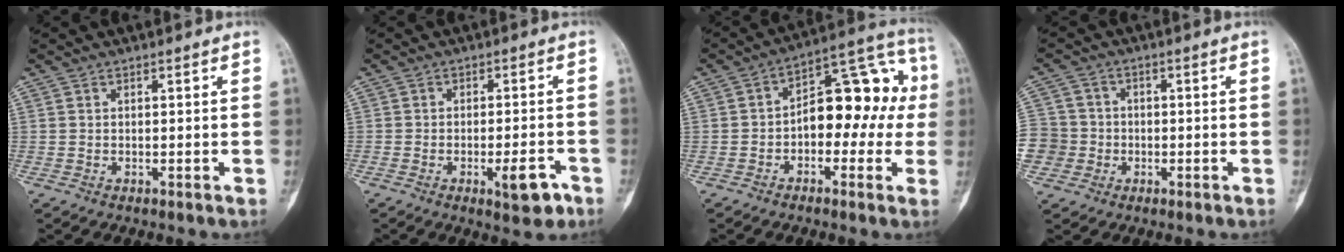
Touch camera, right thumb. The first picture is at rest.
{"total": 6.0, "force": [-3.0, 2.1, 4.8], "torque": [-0.055, 0.011, -0.037]}
{"total": 15.6, "force": [-0.6, 9.1, 12.7], "torque": [-0.128, 0.056, -0.019]}
{"total": 9.4, "force": [-2.2, 8.9, 2.0], "torque": [-0.045, 0.024, -0.039]}